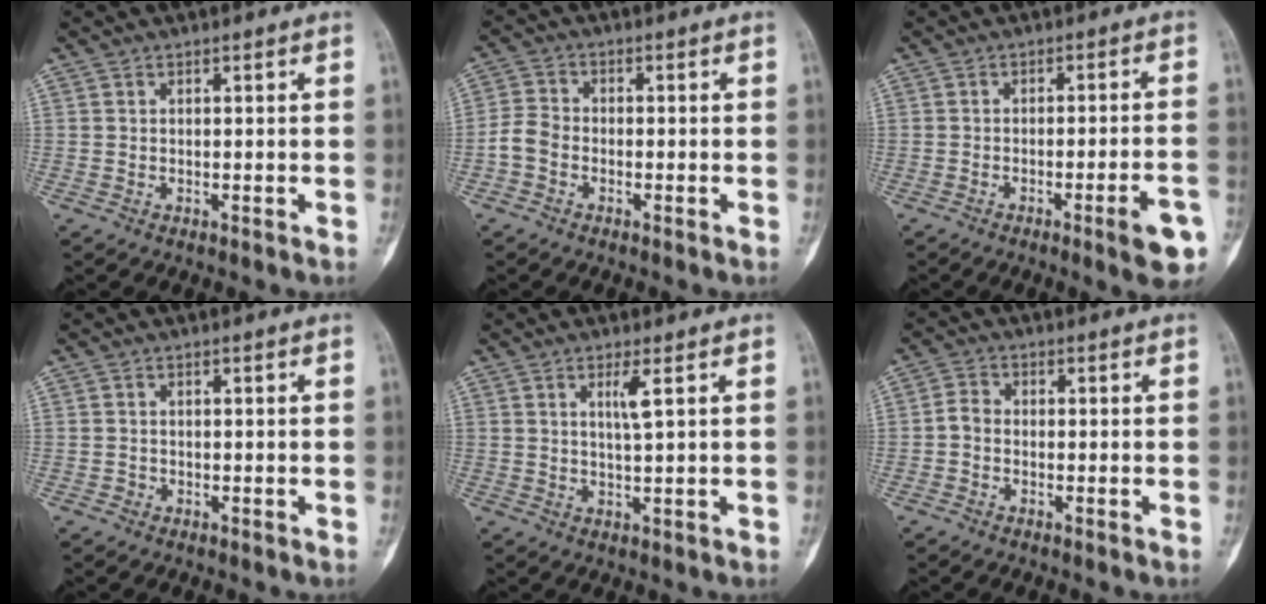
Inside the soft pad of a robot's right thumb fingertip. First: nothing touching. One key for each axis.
{"total": 4.0, "fx": -1.6, "fy": 3.0, "fz": 2.2, "tx": -0.040, "ty": 0.011, "tz": -0.040}
{"total": 7.8, "fx": -3.7, "fy": 1.1, "fz": 6.7, "tx": -0.083, "ty": 0.016, "tz": -0.046}
{"total": 0.7, "fx": -0.4, "fy": 0.6, "fz": 0.0, "tx": 0.001, "ty": 0.004, "tz": -0.009}
{"total": 2.9, "fx": 1.1, "fy": 0.0, "fz": 2.7, "tx": -0.055, "ty": -0.011, "tz": 0.021}
{"total": 3.2, "fx": -0.9, "fy": 2.3, "fz": 2.0, "tx": -0.033, "ty": 0.012, "tz": -0.029}